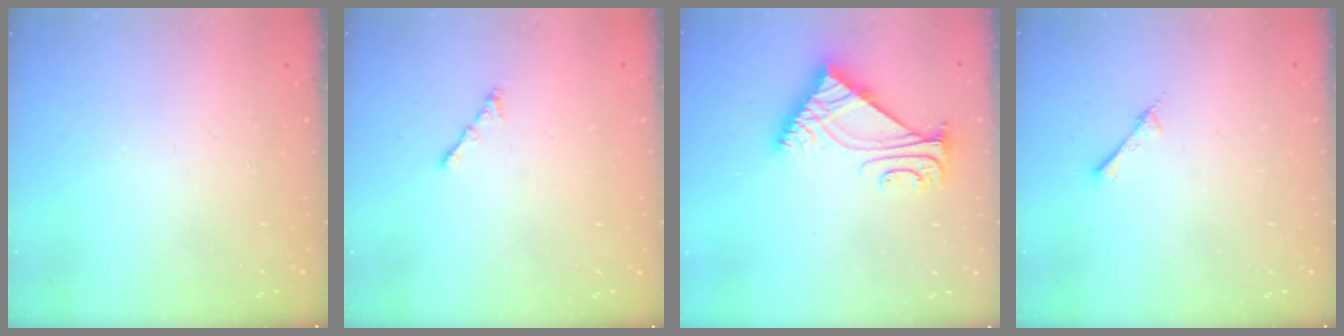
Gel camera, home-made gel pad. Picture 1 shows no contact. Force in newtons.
{"total": 0.0}
{"total": 6.7, "press": 6.7, "slide": 0.3}
{"total": 2.8, "press": 2.8, "slide": 0.3}